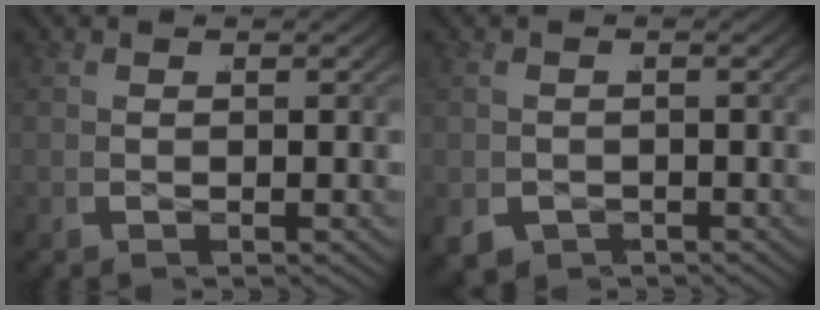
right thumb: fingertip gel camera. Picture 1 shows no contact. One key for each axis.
{"total": 2.2, "fx": -1.0, "fy": 1.9, "fz": 0.5, "tx": -0.013, "ty": -0.006, "tz": -0.010}